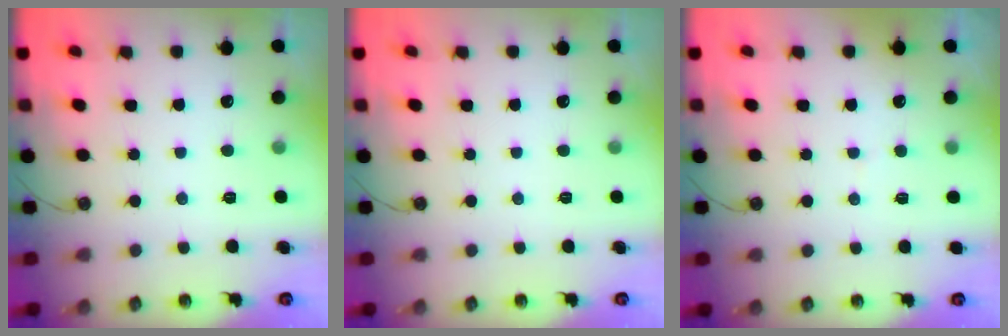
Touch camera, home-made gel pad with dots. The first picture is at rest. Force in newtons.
{"total": 0.0}
{"total": 3.6, "press": 3.5, "slide": 0.3}